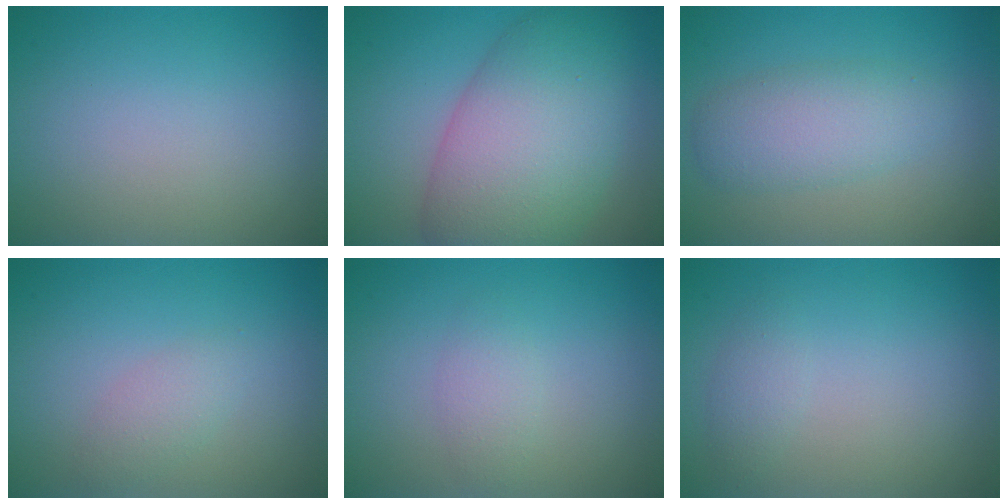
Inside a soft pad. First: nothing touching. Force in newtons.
{"total": 10.8, "press": 10.8, "slide": 0.3}
{"total": 3.9, "press": 3.9, "slide": 0.1}
{"total": 1.6, "press": 1.6, "slide": 0.1}
{"total": 1.5, "press": 1.5, "slide": 0.0}
{"total": 1.1, "press": 1.1, "slide": 0.1}